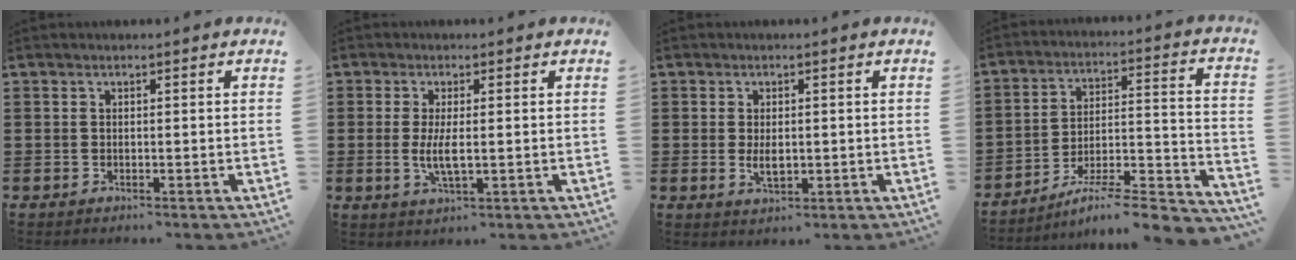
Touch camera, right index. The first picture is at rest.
{"total": 4.2, "force": [-0.2, 1.0, 4.1], "torque": [-0.086, -0.008, -0.008]}
{"total": 2.6, "force": [0.1, 1.2, 2.3], "torque": [-0.046, 0.001, 0.002]}
{"total": 6.8, "force": [-5.7, 0.2, 3.7], "torque": [-0.056, -0.008, -0.115]}